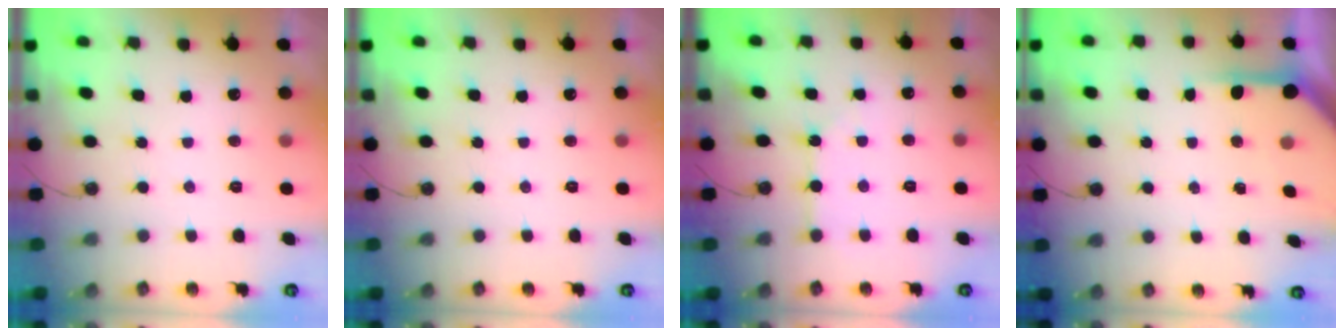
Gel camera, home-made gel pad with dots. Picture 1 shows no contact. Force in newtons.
{"total": 0.0}
{"total": 2.1, "press": 2.1, "slide": 0.3}
{"total": 5.5, "press": 5.5, "slide": 0.4}